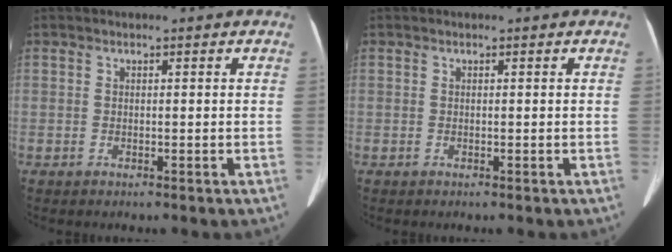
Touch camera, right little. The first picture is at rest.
{"total": 0.0}